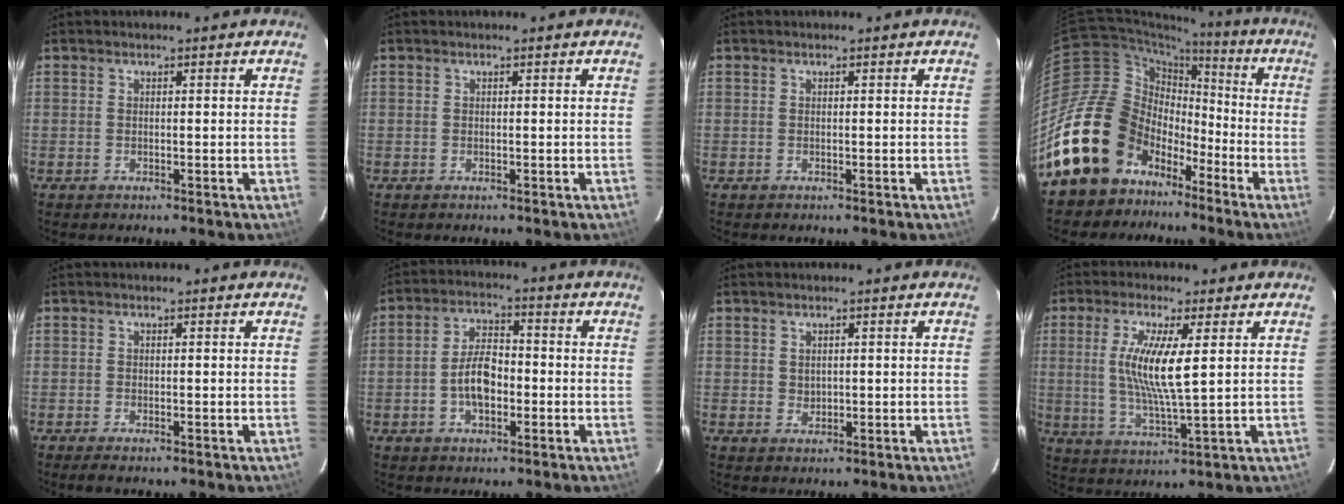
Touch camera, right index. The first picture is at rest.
{"total": 0.0}
{"total": 0.0}
{"total": 20.5, "force": [-11.2, 15.2, 7.8], "torque": [-0.182, 0.040, -0.180]}
{"total": 1.7, "force": [-1.4, 0.3, 1.0], "torque": [-0.021, -0.005, -0.024]}
{"total": 7.2, "force": [-1.9, 3.8, 5.8], "torque": [-0.111, 0.014, -0.029]}
{"total": 1.5, "force": [0.4, 1.4, 0.4], "torque": [-0.003, 0.001, 0.013]}
{"total": 9.7, "force": [1.9, 1.1, 9.5], "torque": [-0.188, -0.009, 0.037]}